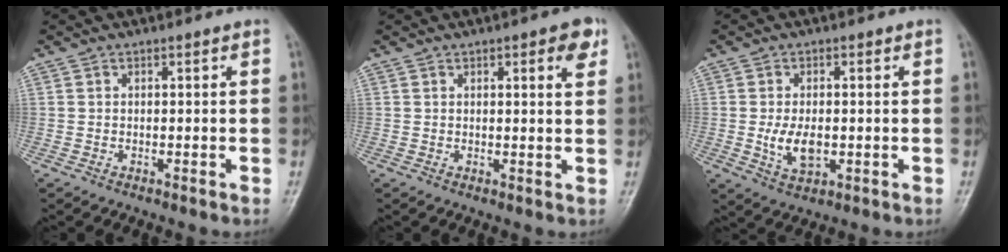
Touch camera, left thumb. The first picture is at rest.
{"total": 4.2, "force": [2.1, 1.3, 3.4], "torque": [-0.034, -0.007, 0.023]}
{"total": 5.9, "force": [-0.6, 3.5, 4.7], "torque": [-0.080, -0.009, -0.006]}